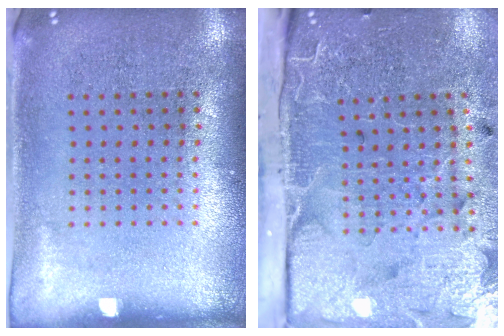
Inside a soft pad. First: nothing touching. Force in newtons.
{"total": 4.3, "press": 3.7, "slide": 2.2}